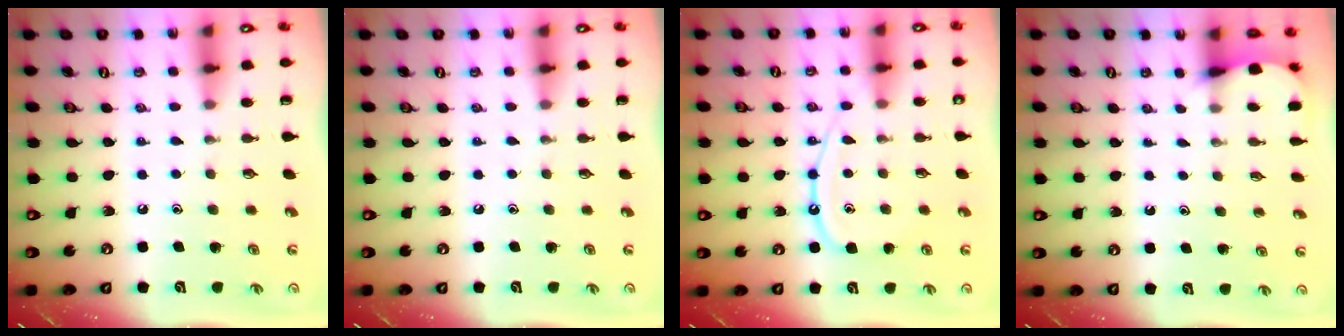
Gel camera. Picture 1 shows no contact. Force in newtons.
{"total": 0.0}
{"total": 11.7, "press": 11.7, "slide": 1.1}
{"total": 2.1, "press": 2.1, "slide": 0.1}